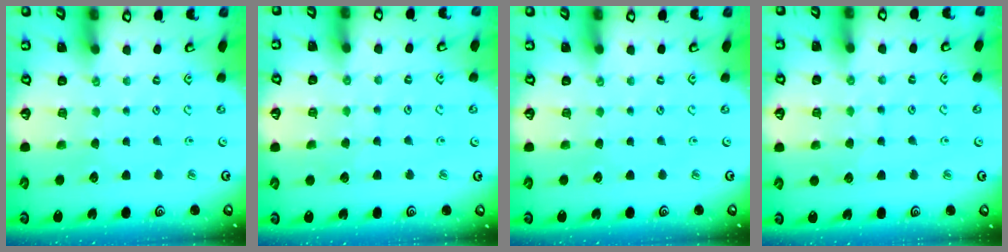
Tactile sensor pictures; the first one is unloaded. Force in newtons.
{"total": 3.7, "press": 3.6, "slide": 0.5}
{"total": 0.0}
{"total": 5.0, "press": 4.9, "slide": 0.4}